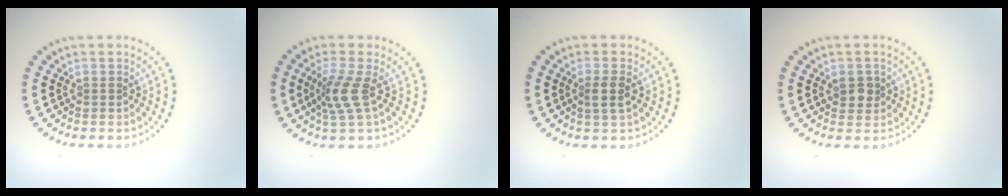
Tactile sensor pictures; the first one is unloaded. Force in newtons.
{"total": 2.8, "press": 2.1, "slide": 1.9}
{"total": 1.9, "press": 1.7, "slide": 0.8}
{"total": 1.8, "press": 1.8, "slide": 0.4}